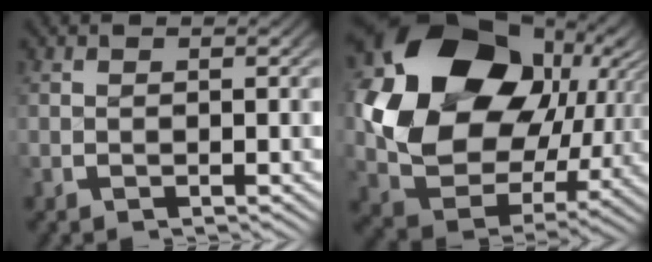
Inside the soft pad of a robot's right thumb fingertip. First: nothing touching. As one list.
[{"total": 22.2, "force": [2.5, 15.5, 15.6], "torque": [-0.324, -0.021, 0.045]}]